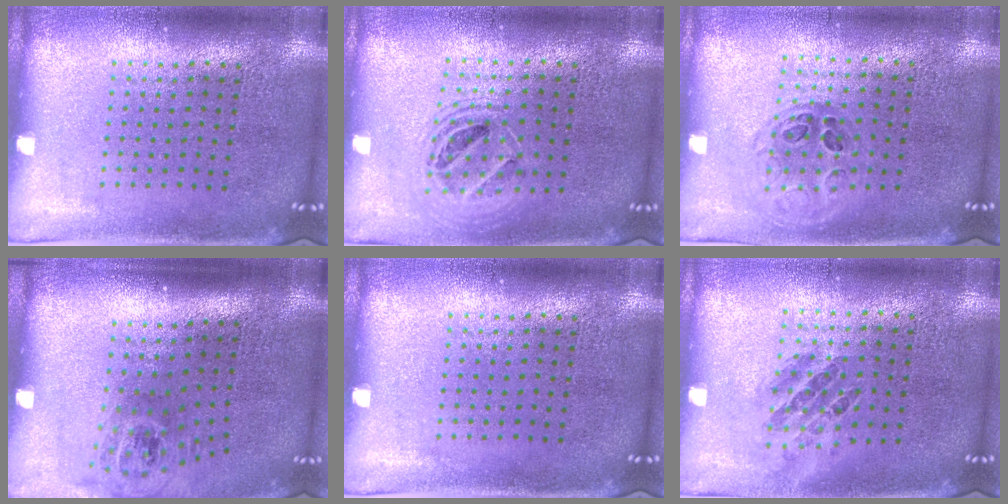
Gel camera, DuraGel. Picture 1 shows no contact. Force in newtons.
{"total": 1.5, "press": 1.3, "slide": 0.7}
{"total": 1.0, "press": 0.9, "slide": 0.3}
{"total": 1.7, "press": 1.2, "slide": 1.2}
{"total": 0.0}
{"total": 1.1, "press": 1.0, "slide": 0.5}